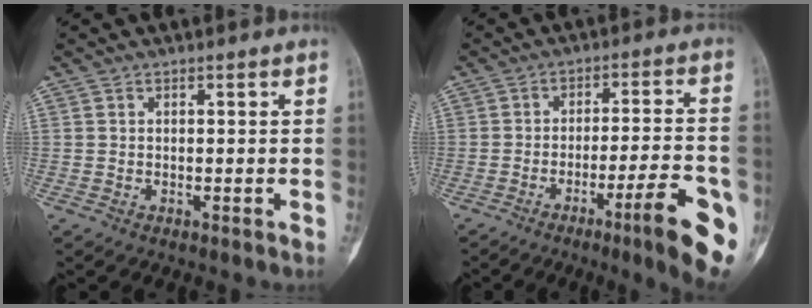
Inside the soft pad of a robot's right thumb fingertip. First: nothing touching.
{"total": 13.4, "force": [-5.9, 1.8, 11.9], "torque": [-0.158, 0.013, -0.082]}